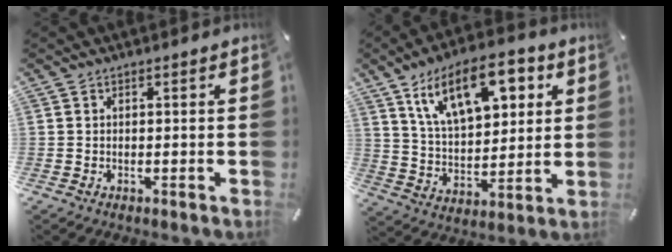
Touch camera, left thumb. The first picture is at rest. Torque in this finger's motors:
{"motor_torque": [2.50, 2.51, 1.40, -1.37, 0.22]}